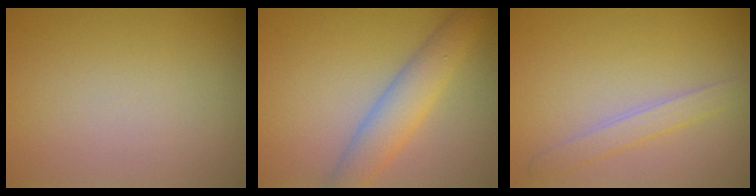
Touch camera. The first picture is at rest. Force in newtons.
{"total": 4.0, "press": 4.0, "slide": 0.1}
{"total": 1.8, "press": 1.8, "slide": 0.1}